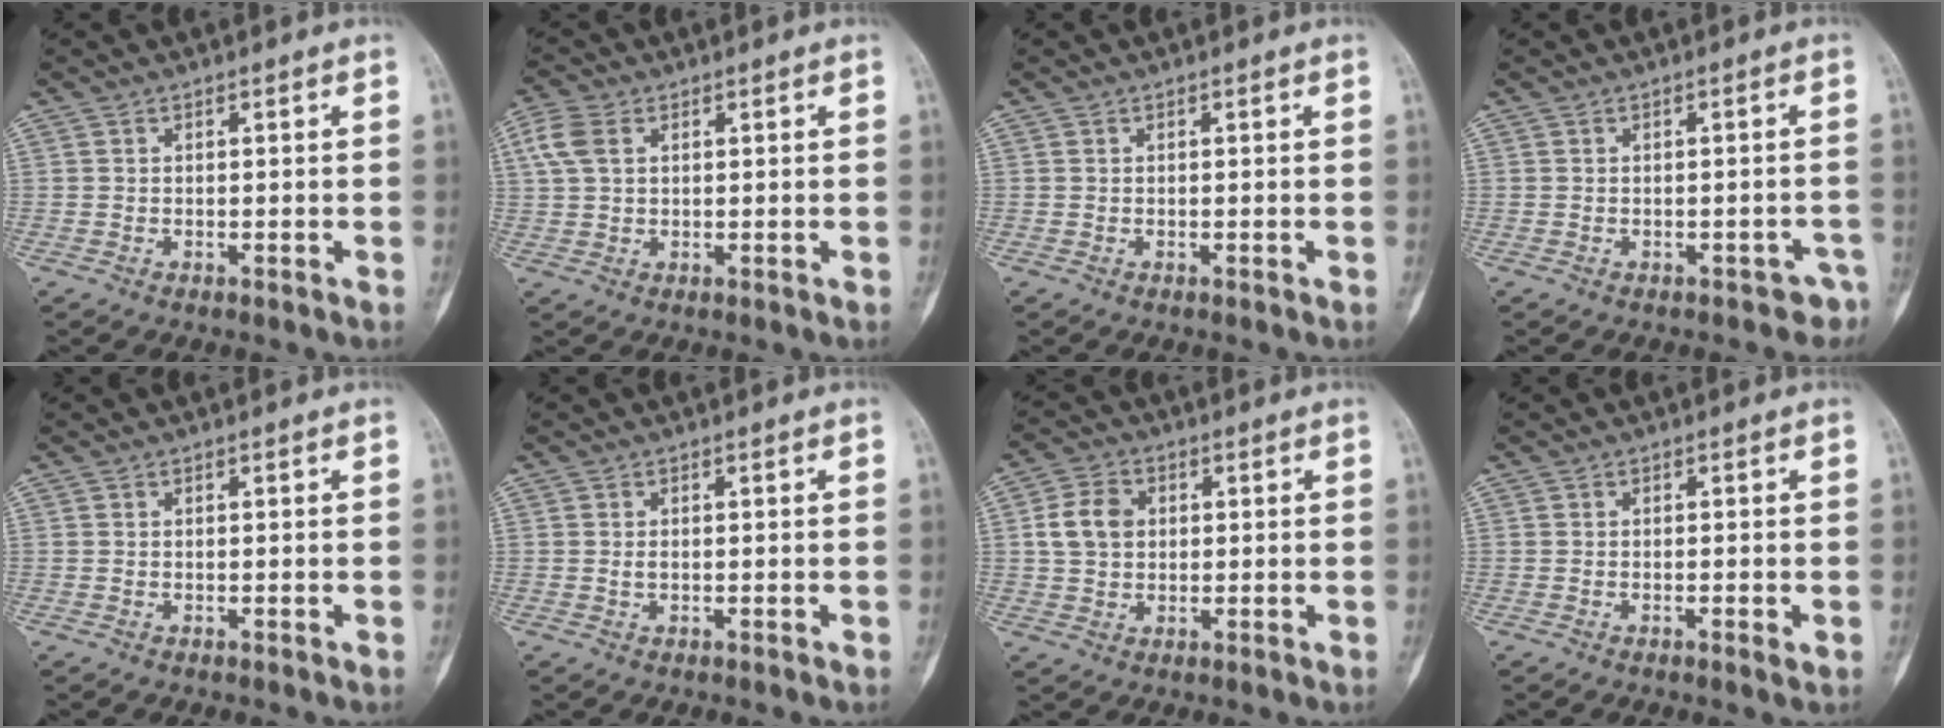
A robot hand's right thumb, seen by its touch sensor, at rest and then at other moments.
{"total": 5.5, "force": [1.9, 3.6, 3.7], "torque": [-0.090, 0.010, 0.036]}
{"total": 0.0}
{"total": 3.2, "force": [-2.2, 2.0, 1.1], "torque": [0.003, 0.023, -0.025]}
{"total": 0.0}
{"total": 0.9, "force": [0.0, 0.6, 0.7], "torque": [-0.014, 0.000, -0.001]}
{"total": 6.8, "force": [1.1, 5.3, 4.1], "torque": [-0.065, 0.007, 0.017]}
{"total": 1.2, "force": [-0.4, 0.3, 1.1], "torque": [-0.019, -0.003, -0.008]}